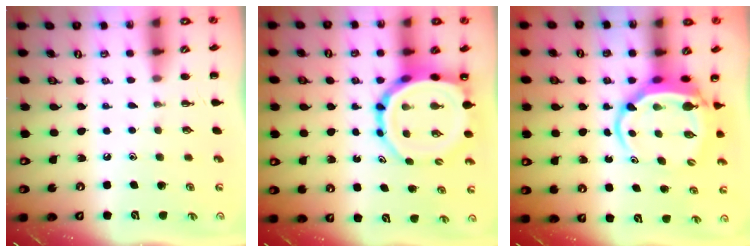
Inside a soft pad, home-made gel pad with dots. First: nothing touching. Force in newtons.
{"total": 12.1, "press": 11.6, "slide": 3.5}
{"total": 5.9, "press": 5.8, "slide": 1.1}